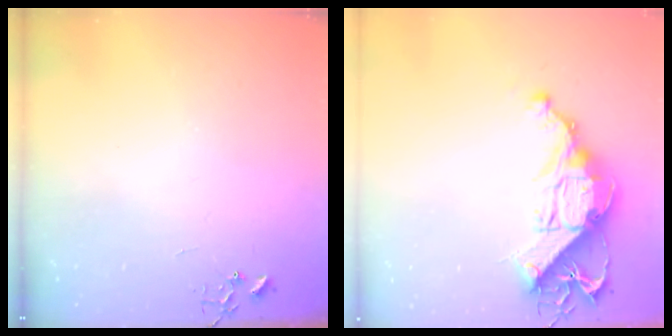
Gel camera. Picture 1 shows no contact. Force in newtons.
{"total": 14.8, "press": 14.7, "slide": 1.5}